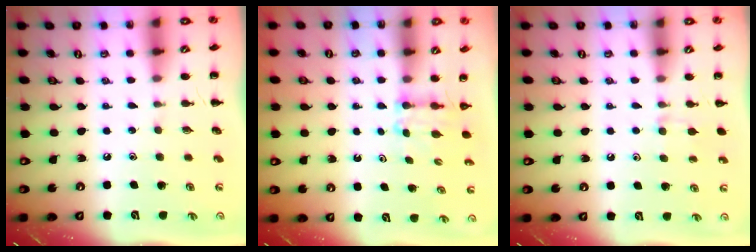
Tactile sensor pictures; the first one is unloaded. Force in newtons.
{"total": 2.7, "press": 2.5, "slide": 1.1}
{"total": 6.7, "press": 6.4, "slide": 1.8}